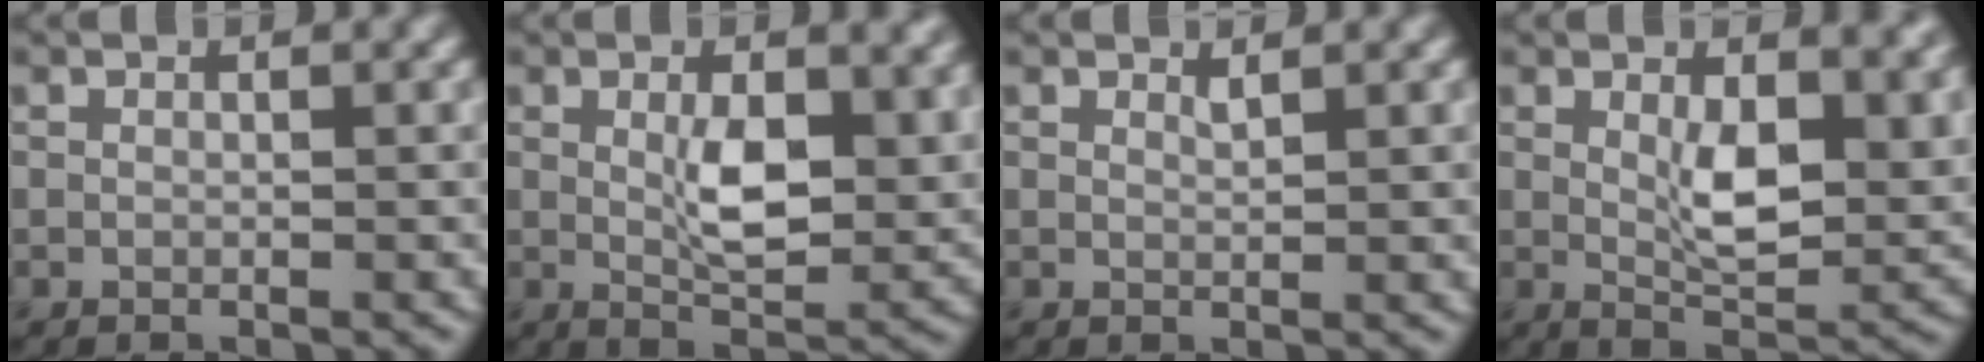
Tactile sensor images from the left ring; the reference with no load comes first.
{"total": 6.0, "force": [0.9, 2.5, 5.4], "torque": [-0.092, -0.005, 0.019]}
{"total": 0.8, "force": [0.7, 0.1, 0.4], "torque": [-0.004, -0.002, 0.013]}
{"total": 7.1, "force": [1.6, 3.0, 6.2], "torque": [-0.105, -0.010, 0.031]}